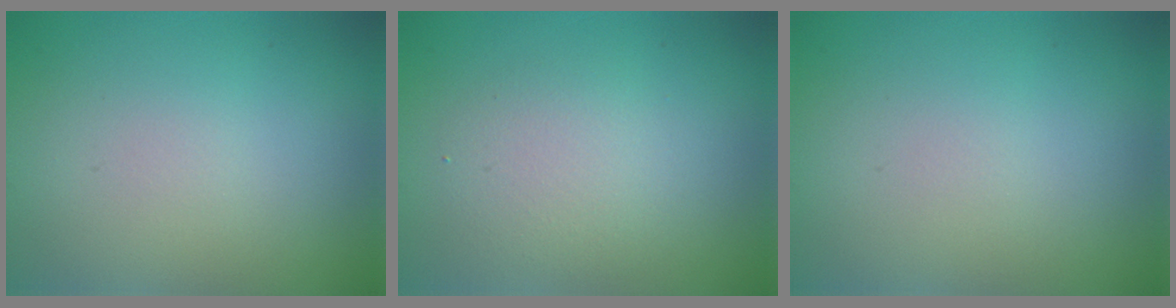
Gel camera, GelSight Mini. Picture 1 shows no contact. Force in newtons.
{"total": 2.7, "press": 2.7, "slide": 0.1}
{"total": 0.0}